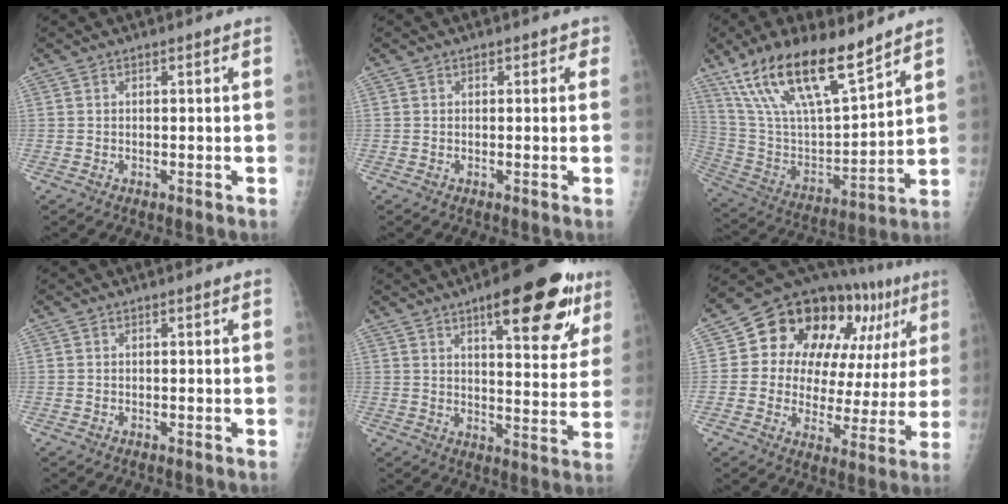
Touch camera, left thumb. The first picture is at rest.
{"total": 1.3, "force": [0.5, 1.1, 0.5], "torque": [0.016, 0.002, -0.002]}
{"total": 21.8, "force": [15.0, 6.8, 14.4], "torque": [-0.243, -0.056, 0.284]}
{"total": 0.0}
{"total": 18.6, "force": [10.2, 6.2, 14.3], "torque": [-0.154, -0.034, 0.136]}
{"total": 23.5, "force": [8.8, 13.3, 17.2], "torque": [-0.192, 0.017, 0.127]}